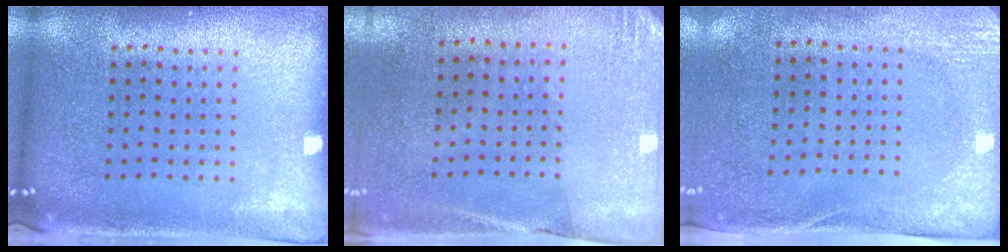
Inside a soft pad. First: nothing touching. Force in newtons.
{"total": 2.6, "press": 2.3, "slide": 1.2}
{"total": 2.8, "press": 2.2, "slide": 1.7}